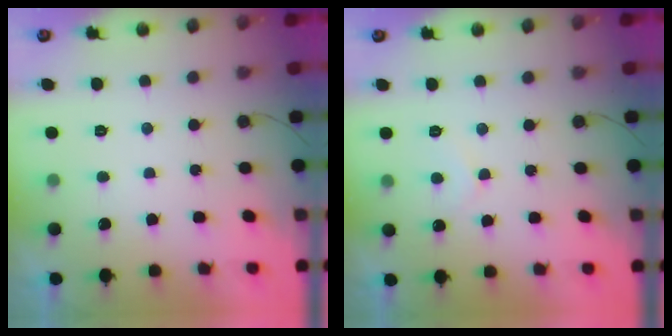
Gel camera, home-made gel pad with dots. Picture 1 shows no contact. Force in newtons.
{"total": 4.6, "press": 4.6, "slide": 0.5}